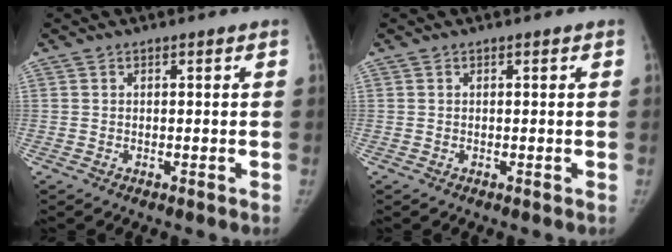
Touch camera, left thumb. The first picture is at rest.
{"total": 0.0}